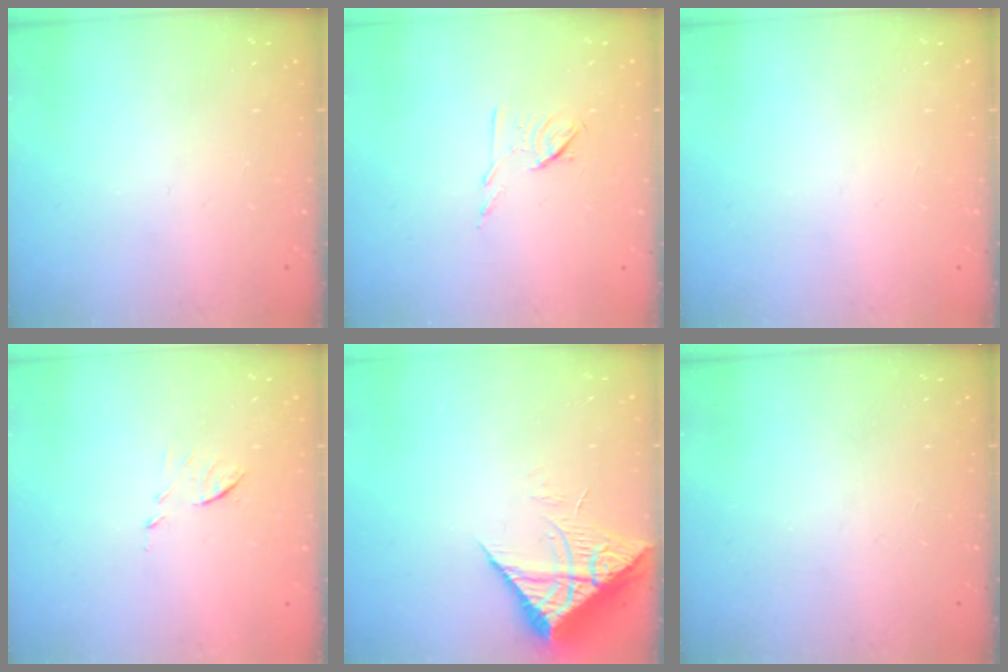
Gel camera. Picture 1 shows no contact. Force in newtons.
{"total": 6.4, "press": 6.3, "slide": 1.2}
{"total": 0.0}
{"total": 6.2, "press": 6.2, "slide": 0.2}
{"total": 7.7, "press": 7.6, "slide": 0.8}
{"total": 0.0}